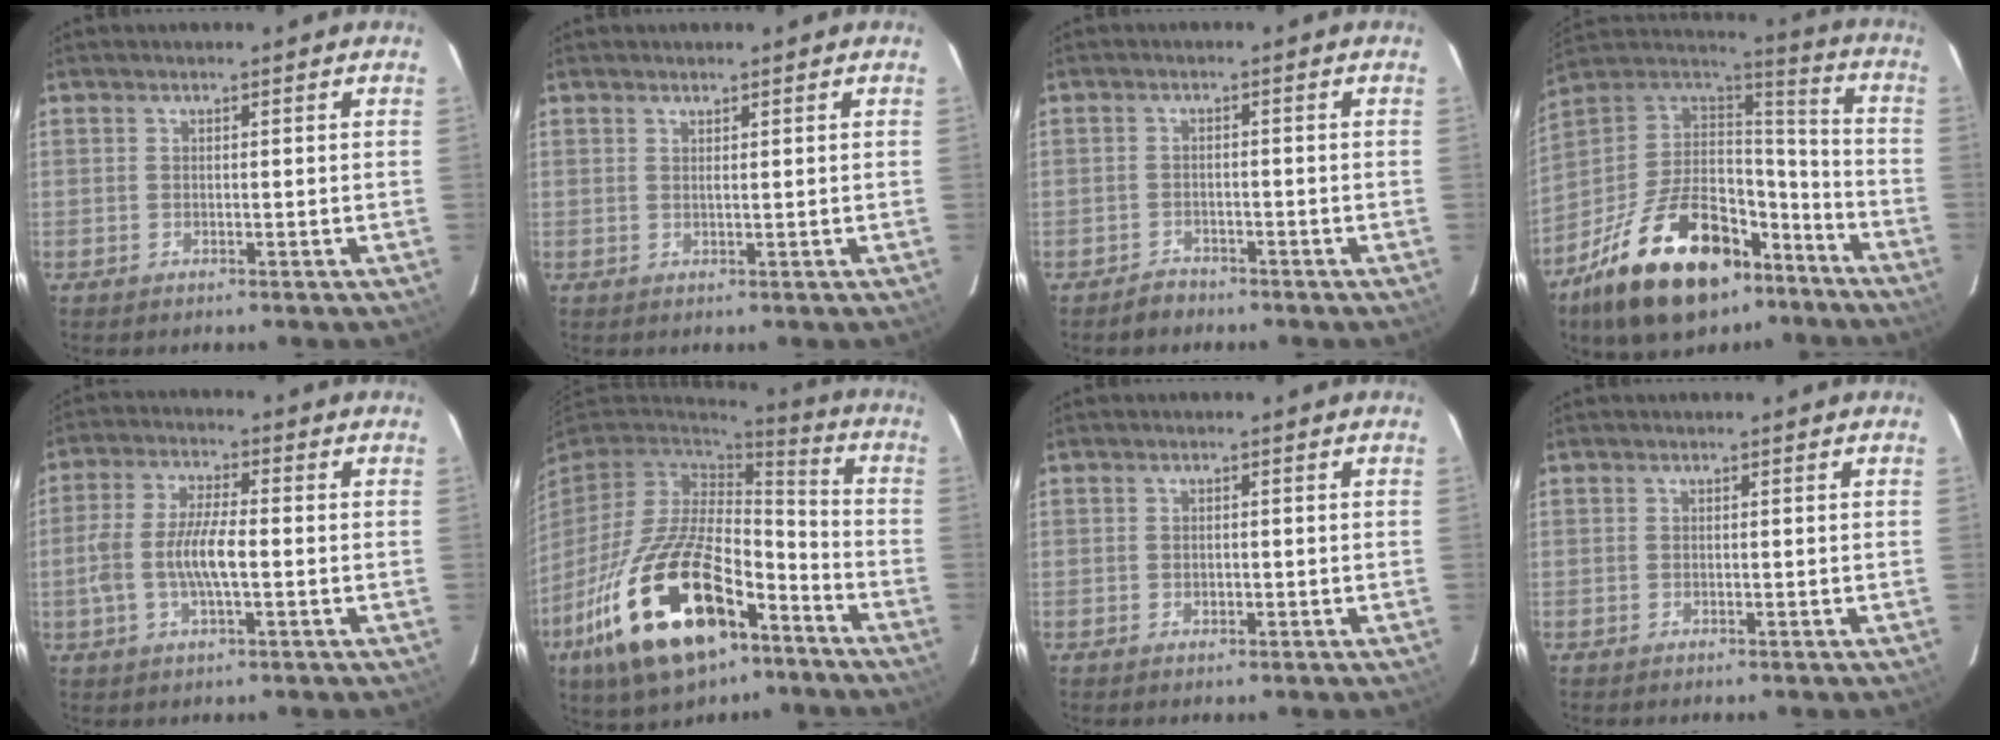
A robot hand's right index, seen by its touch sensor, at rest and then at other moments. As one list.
[{"total": 0.8, "force": [0.7, 0.1, 0.4], "torque": [-0.008, 0.001, 0.011]}, {"total": 2.6, "force": [-2.1, 1.5, 0.1], "torque": [-0.003, 0.008, -0.033]}, {"total": 29.7, "force": [-18.2, 14.6, 18.3], "torque": [-0.349, 0.007, -0.280]}, {"total": 8.6, "force": [-1.5, 2.6, 8.0], "torque": [-0.165, 0.004, -0.029]}, {"total": 26.7, "force": [-13.5, 12.8, 19.2], "torque": [-0.386, -0.019, -0.220]}, {"total": 1.2, "force": [-0.3, 1.0, 0.6], "torque": [-0.010, 0.002, -0.004]}, {"total": 0.0}]